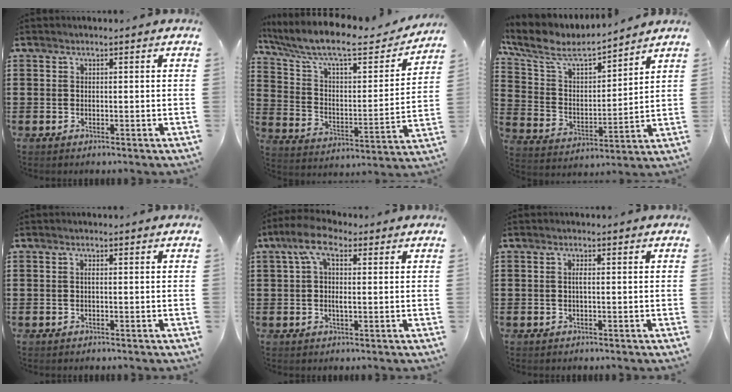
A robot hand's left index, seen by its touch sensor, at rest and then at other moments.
{"total": 10.1, "force": [8.0, 1.8, 5.8], "torque": [-0.146, -0.049, 0.134]}
{"total": 7.3, "force": [6.2, 1.8, 3.3], "torque": [-0.096, -0.039, 0.102]}
{"total": 0.6, "force": [0.0, 0.1, 0.6], "torque": [-0.011, -0.001, 0.001]}
{"total": 5.5, "force": [1.6, 2.2, 4.8], "torque": [-0.102, 0.008, 0.022]}
{"total": 1.0, "force": [0.0, 0.1, 1.0], "torque": [-0.020, 0.001, -0.001]}